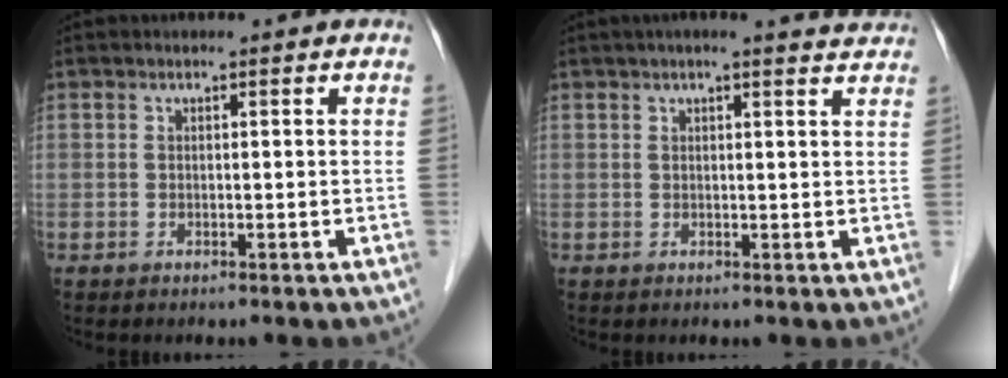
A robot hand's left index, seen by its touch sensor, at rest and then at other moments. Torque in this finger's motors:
{"motor_torque": [0.35, -0.69, 0.17, 0.00]}